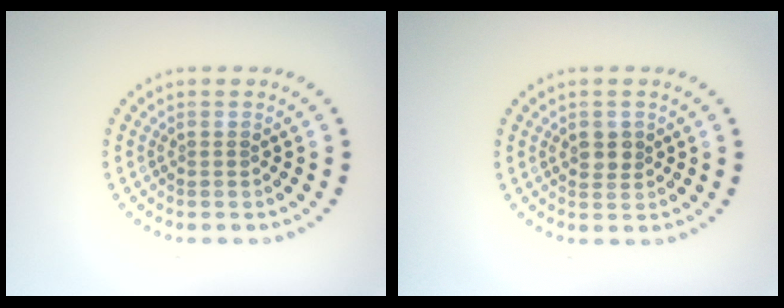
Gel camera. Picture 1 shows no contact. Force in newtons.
{"total": 1.6, "press": 1.6, "slide": 0.4}